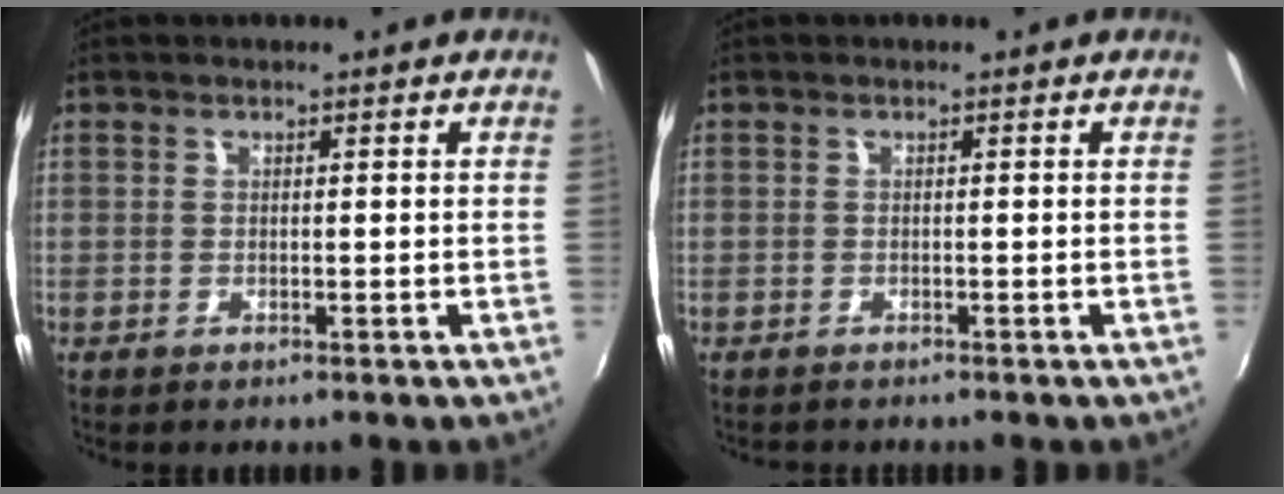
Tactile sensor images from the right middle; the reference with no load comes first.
{"total": 0.7, "force": [-0.7, 0.2, 0.0], "torque": [-0.004, 0.000, -0.011]}